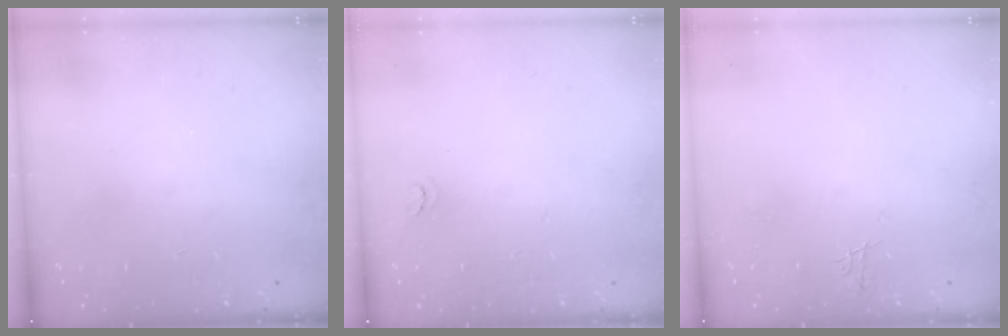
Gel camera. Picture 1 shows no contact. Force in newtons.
{"total": 3.1, "press": 3.1, "slide": 0.2}
{"total": 3.8, "press": 3.8, "slide": 0.4}